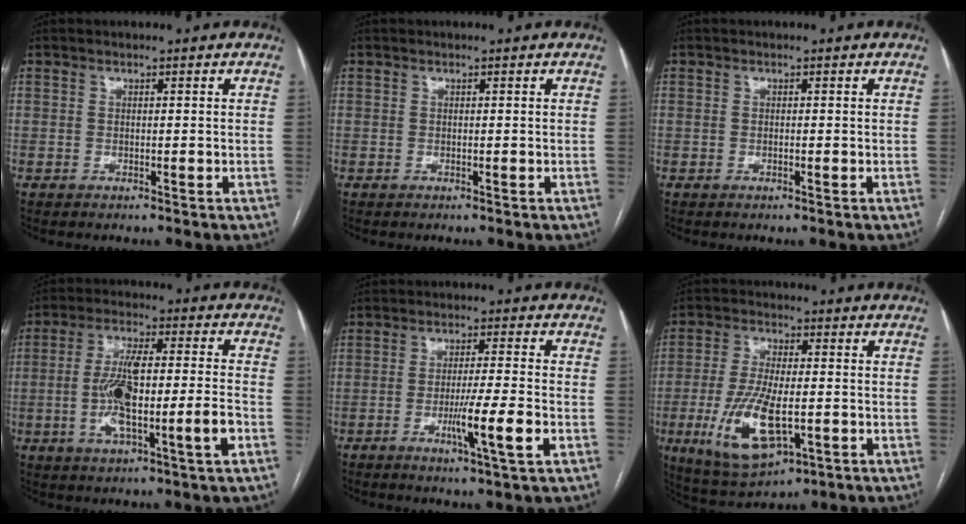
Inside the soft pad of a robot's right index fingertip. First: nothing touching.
{"total": 0.0}
{"total": 0.0}
{"total": 12.9, "force": [-2.9, 1.5, 12.5], "torque": [-0.230, 0.010, -0.050]}
{"total": 7.6, "force": [-2.5, -0.6, 7.2], "torque": [-0.118, -0.015, -0.045]}
{"total": 12.9, "force": [-3.5, 4.6, 11.5], "torque": [-0.234, -0.015, -0.052]}